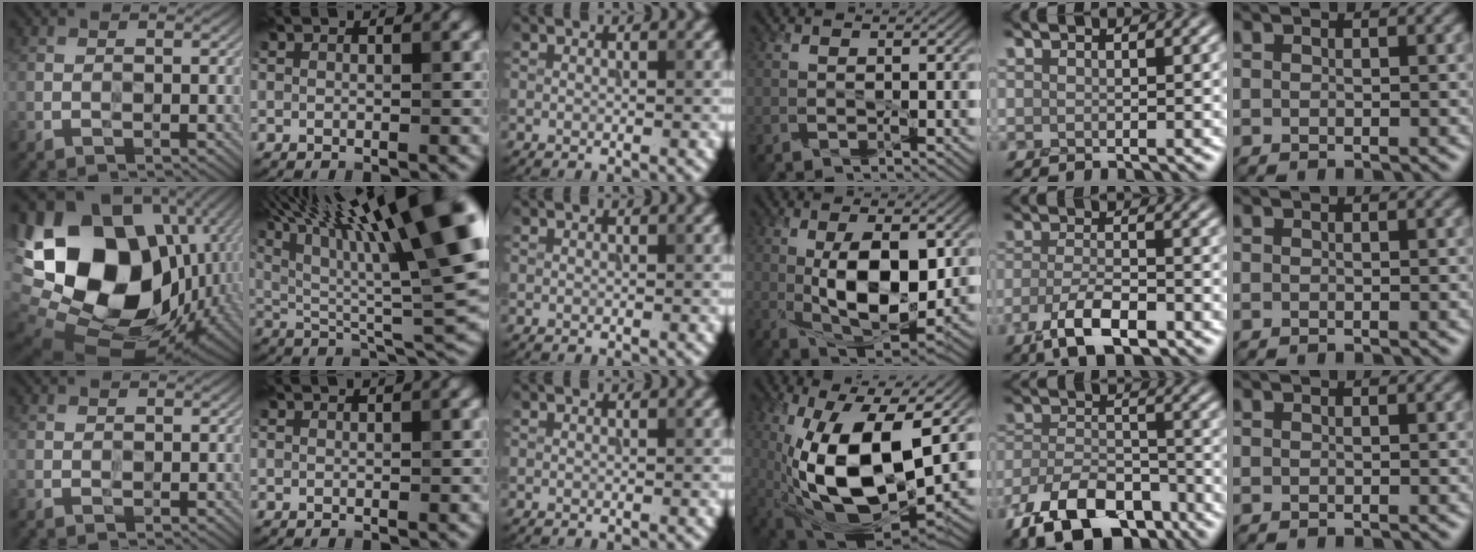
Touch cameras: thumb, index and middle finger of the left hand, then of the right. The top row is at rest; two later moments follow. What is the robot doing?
{"motion": "peel", "object": "velcro strap"}